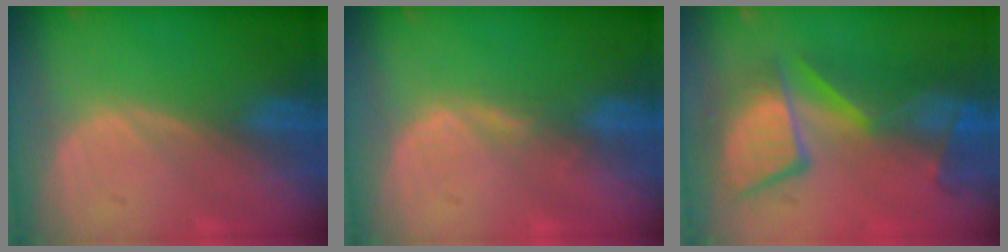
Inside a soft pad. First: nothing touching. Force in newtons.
{"total": 1.3, "press": 1.3, "slide": 0.2}
{"total": 11.0, "press": 10.3, "slide": 3.8}